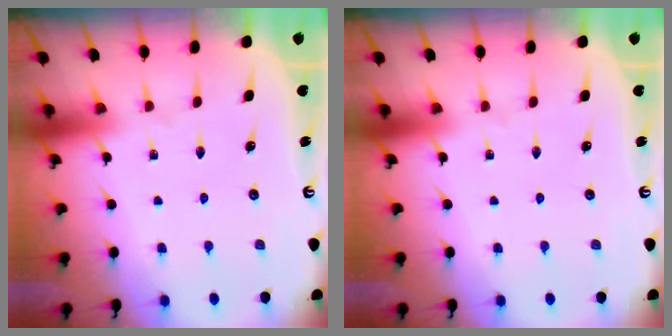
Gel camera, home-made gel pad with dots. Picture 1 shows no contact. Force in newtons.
{"total": 0.0}